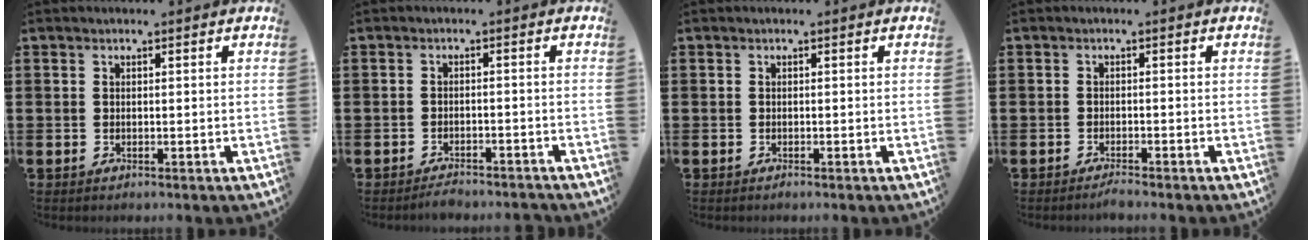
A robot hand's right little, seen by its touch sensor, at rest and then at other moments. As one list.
[{"total": 1.7, "force": [-1.7, 0.0, 0.2], "torque": [-0.008, 0.002, -0.033]}, {"total": 0.0}, {"total": 1.0, "force": [-1.0, -0.1, 0.3], "torque": [-0.005, 0.001, -0.020]}]